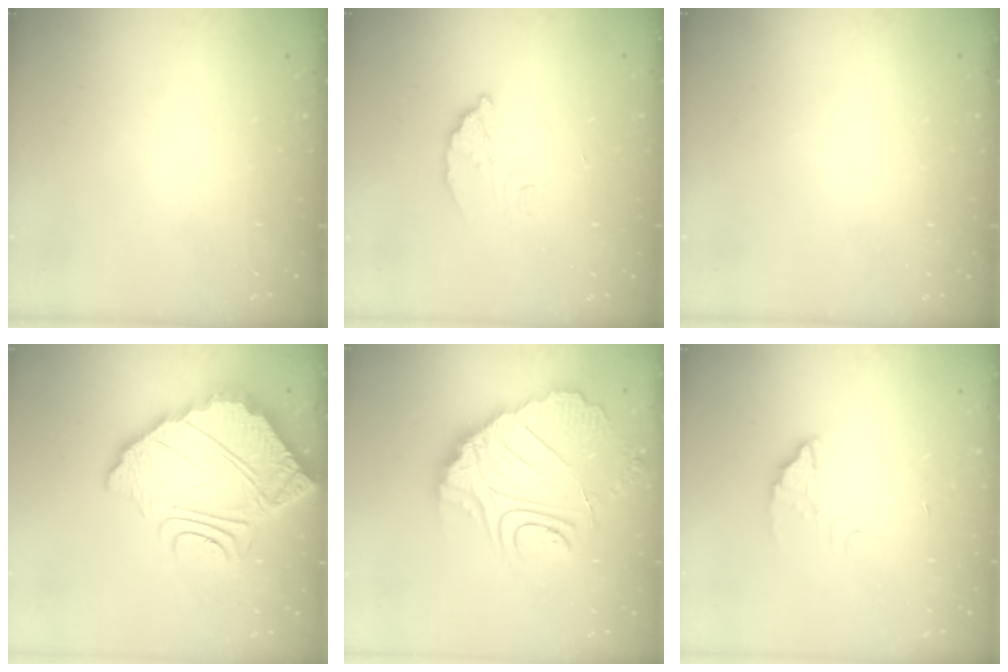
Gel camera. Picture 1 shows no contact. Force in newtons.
{"total": 4.6, "press": 4.6, "slide": 0.4}
{"total": 2.3, "press": 2.3, "slide": 0.1}
{"total": 13.4, "press": 13.4, "slide": 1.0}
{"total": 15.9, "press": 15.9, "slide": 1.4}
{"total": 2.9, "press": 2.9, "slide": 0.2}